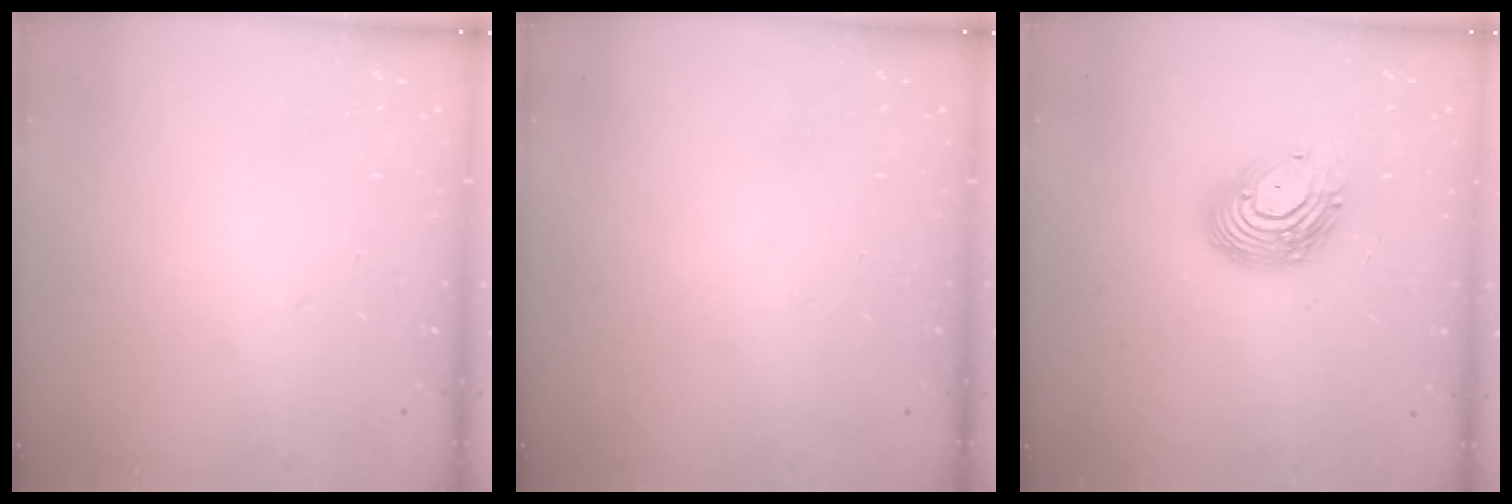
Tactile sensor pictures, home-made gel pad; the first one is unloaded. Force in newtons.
{"total": 0.0}
{"total": 13.7, "press": 13.7, "slide": 0.9}